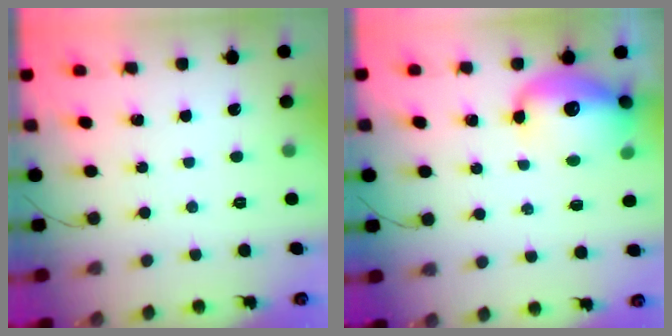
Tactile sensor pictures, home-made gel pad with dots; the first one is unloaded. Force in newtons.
{"total": 13.9, "press": 13.6, "slide": 3.2}